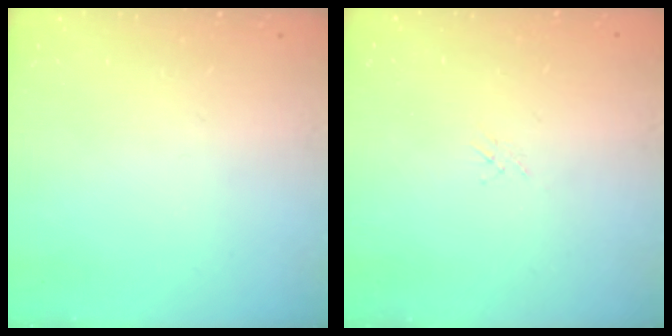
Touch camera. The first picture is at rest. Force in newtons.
{"total": 1.3, "press": 1.2, "slide": 0.3}